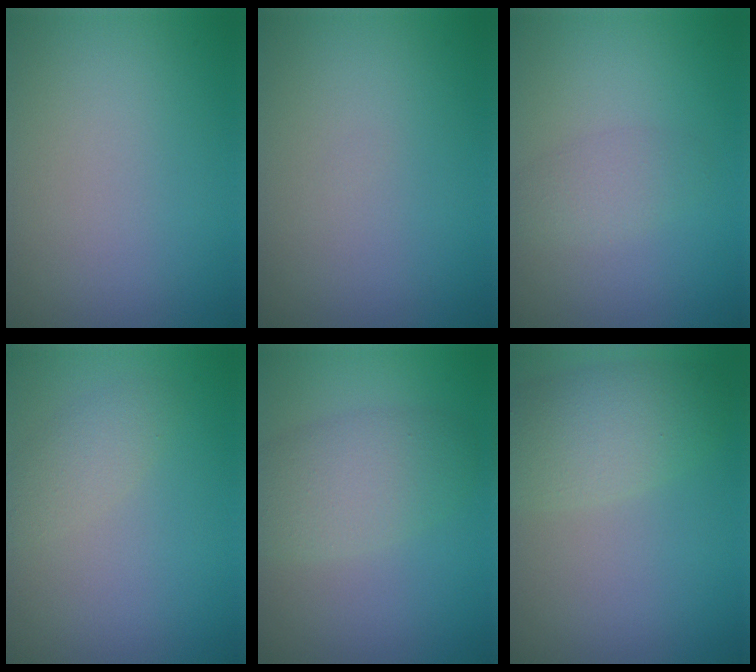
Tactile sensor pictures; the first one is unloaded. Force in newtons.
{"total": 0.0}
{"total": 1.8, "press": 1.8, "slide": 0.1}
{"total": 1.8, "press": 1.8, "slide": 0.1}
{"total": 4.5, "press": 4.5, "slide": 0.2}
{"total": 4.3, "press": 4.3, "slide": 0.2}